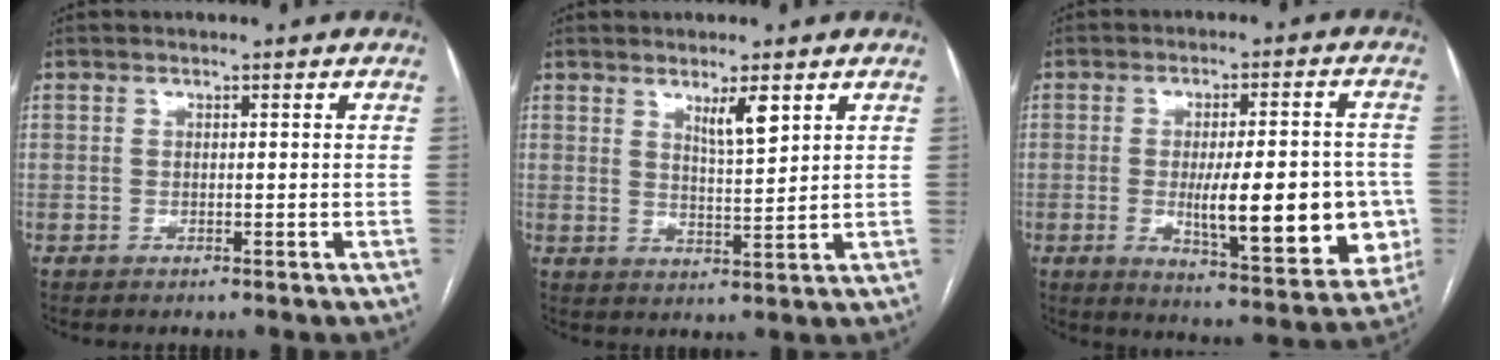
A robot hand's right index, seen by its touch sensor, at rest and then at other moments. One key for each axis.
{"total": 4.5, "fx": 2.6, "fy": 0.5, "fz": 3.6, "tx": -0.063, "ty": -0.007, "tz": 0.049}
{"total": 16.8, "fx": -2.6, "fy": 4.5, "fz": 16.0, "tx": -0.208, "ty": -0.003, "tz": -0.023}